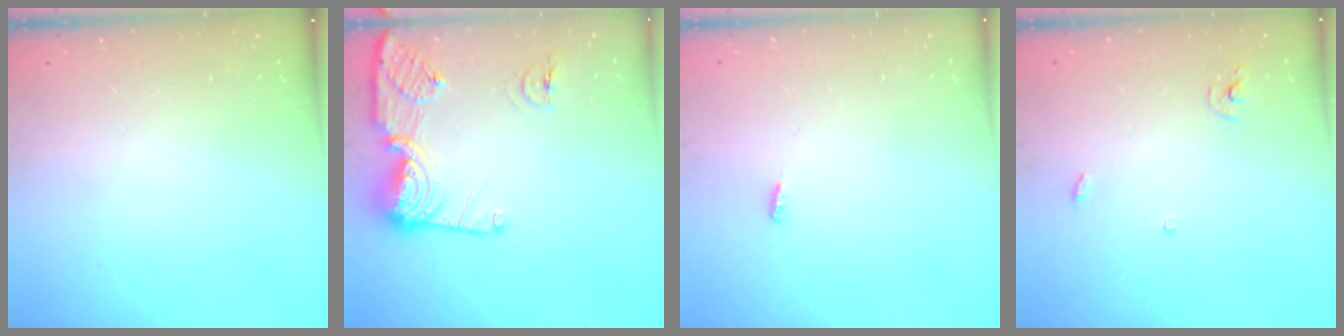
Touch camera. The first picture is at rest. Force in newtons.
{"total": 13.9, "press": 13.8, "slide": 1.5}
{"total": 3.0, "press": 2.9, "slide": 0.8}
{"total": 2.9, "press": 2.9, "slide": 0.2}